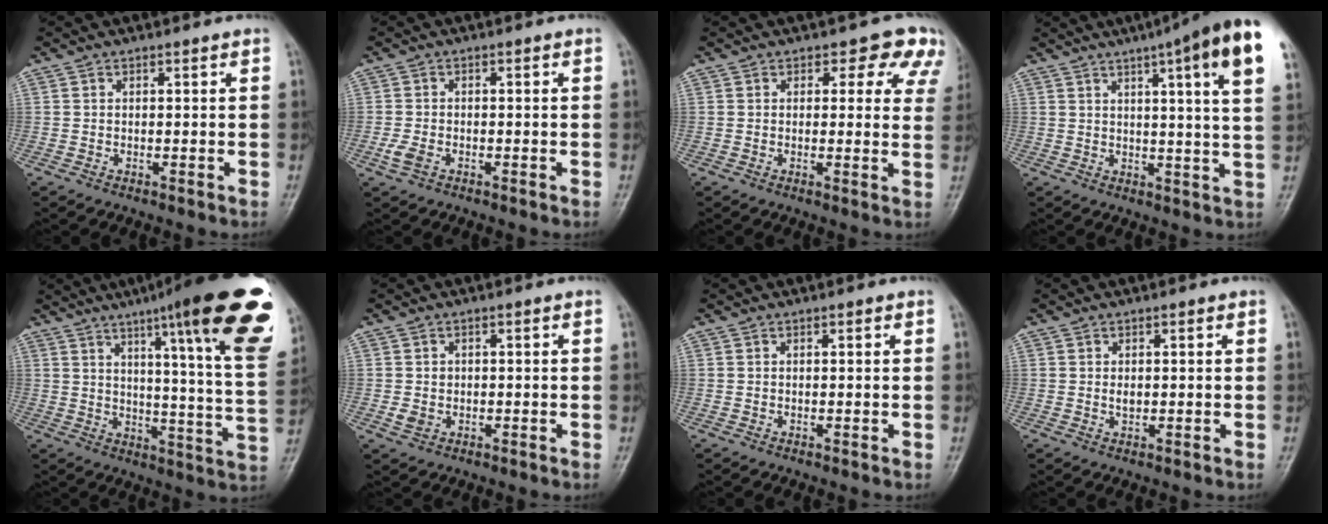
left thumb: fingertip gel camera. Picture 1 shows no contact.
{"total": 2.4, "force": [-1.2, 1.4, 1.5], "torque": [-0.043, 0.001, -0.025]}
{"total": 7.8, "force": [5.0, 4.6, 3.8], "torque": [0.004, -0.017, 0.035]}
{"total": 17.6, "force": [9.2, 1.8, 14.8], "torque": [-0.197, -0.020, 0.106]}
{"total": 26.6, "force": [15.1, 3.4, 21.7], "torque": [-0.264, -0.051, 0.197]}
{"total": 2.3, "force": [-0.4, 2.0, 1.1], "torque": [-0.012, 0.004, -0.003]}
{"total": 0.0}
{"total": 1.1, "force": [0.1, 0.7, 0.8], "torque": [-0.008, -0.001, 0.002]}